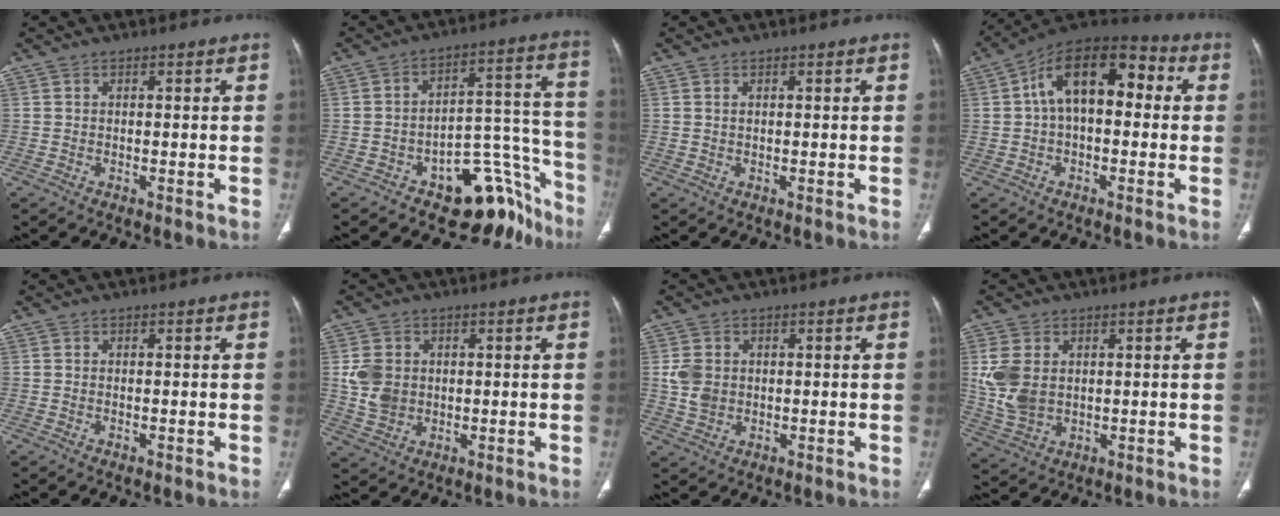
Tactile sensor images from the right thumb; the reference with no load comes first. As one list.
[{"total": 16.9, "force": [-11.3, 9.1, 8.7], "torque": [-0.028, 0.134, -0.157]}, {"total": 0.6, "force": [0.2, 0.4, 0.4], "torque": [-0.012, 0.003, 0.006]}, {"total": 15.2, "force": [2.1, 8.6, 12.4], "torque": [-0.174, 0.044, 0.022]}, {"total": 0.0}, {"total": 6.7, "force": [0.7, 5.6, 3.7], "torque": [-0.056, -0.001, 0.021]}, {"total": 4.6, "force": [0.5, 3.8, 2.7], "torque": [-0.044, 0.000, 0.015]}, {"total": 8.7, "force": [1.5, 6.2, 6.0], "torque": [-0.124, -0.006, 0.043]}]